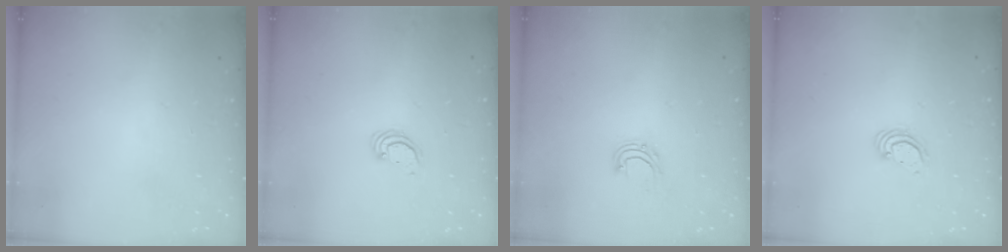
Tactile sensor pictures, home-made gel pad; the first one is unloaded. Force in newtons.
{"total": 2.6, "press": 2.6, "slide": 0.2}
{"total": 6.2, "press": 6.1, "slide": 0.5}
{"total": 2.2, "press": 2.2, "slide": 0.2}